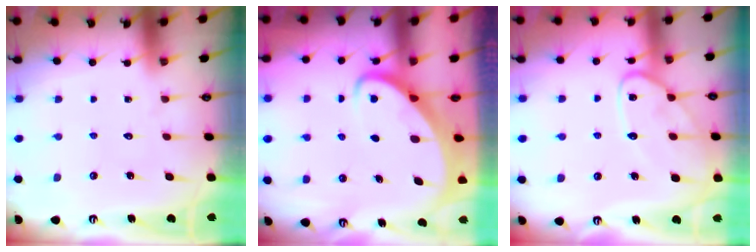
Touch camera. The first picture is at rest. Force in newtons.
{"total": 3.6, "press": 3.6, "slide": 0.4}
{"total": 12.8, "press": 12.7, "slide": 1.2}